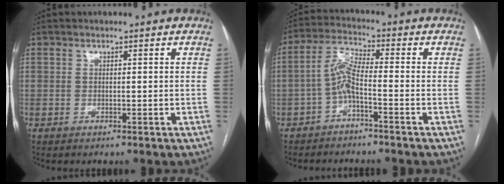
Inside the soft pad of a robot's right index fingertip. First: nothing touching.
{"total": 5.1, "force": [-2.1, 0.6, 4.7], "torque": [-0.098, 0.018, -0.043]}